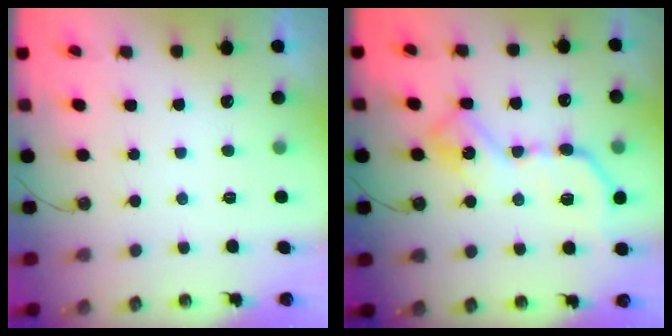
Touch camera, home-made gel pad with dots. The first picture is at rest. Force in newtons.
{"total": 14.7, "press": 14.6, "slide": 0.5}